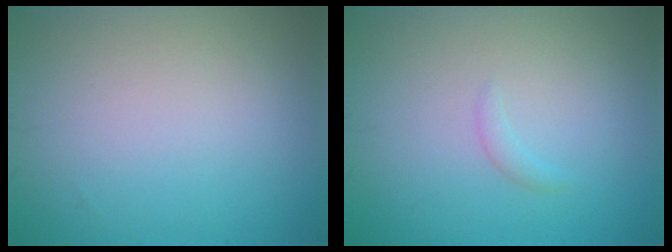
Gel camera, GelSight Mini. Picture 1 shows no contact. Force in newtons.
{"total": 0.7, "press": 0.7, "slide": 0.1}